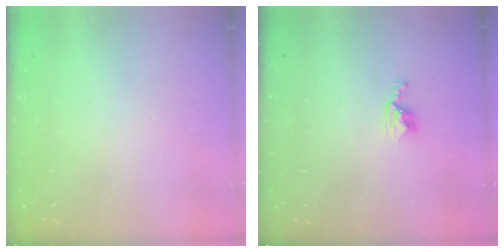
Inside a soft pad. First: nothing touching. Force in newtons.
{"total": 3.7, "press": 3.6, "slide": 0.6}